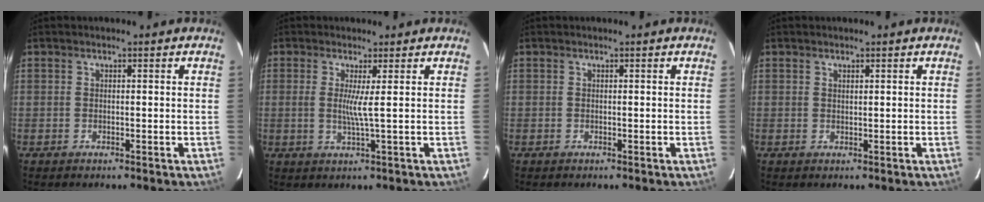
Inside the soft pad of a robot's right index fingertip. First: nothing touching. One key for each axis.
{"total": 3.1, "fx": 0.5, "fy": -0.9, "fz": 2.9, "tx": -0.052, "ty": -0.007, "tz": 0.005}
{"total": 0.0}
{"total": 0.5, "fx": 0.5, "fy": 0.2, "fz": 0.2, "tx": -0.004, "ty": 0.001, "tz": 0.009}